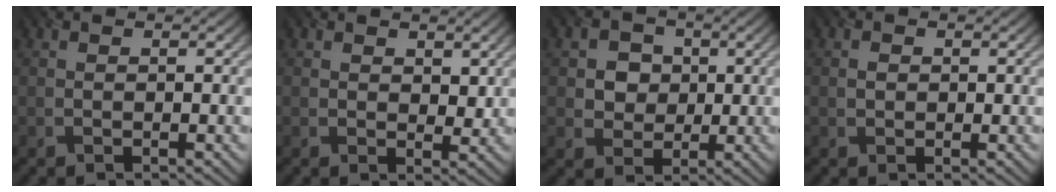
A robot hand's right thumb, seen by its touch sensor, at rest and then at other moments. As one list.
[{"total": 2.4, "force": [1.4, 1.4, 1.4], "torque": [-0.025, -0.008, 0.026]}, {"total": 4.7, "force": [0.8, 4.3, 1.8], "torque": [-0.054, -0.003, 0.004]}, {"total": 1.0, "force": [0.1, 0.9, 0.5], "torque": [-0.014, -0.001, 0.000]}]